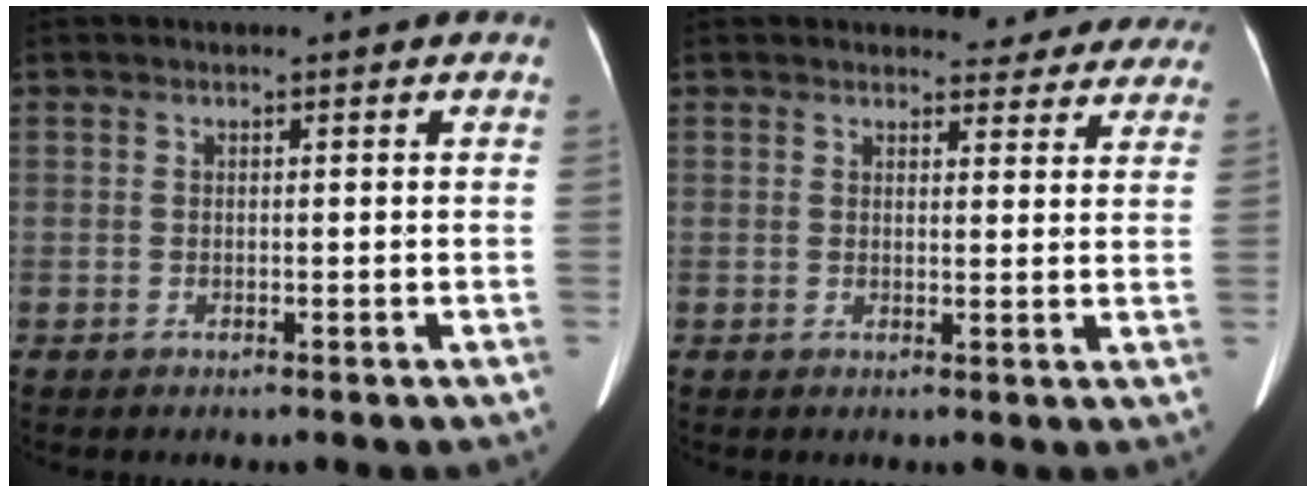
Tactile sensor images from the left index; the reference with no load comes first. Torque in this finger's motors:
{"motor_torque": [0.35, -0.25, 0.08, 0.03]}